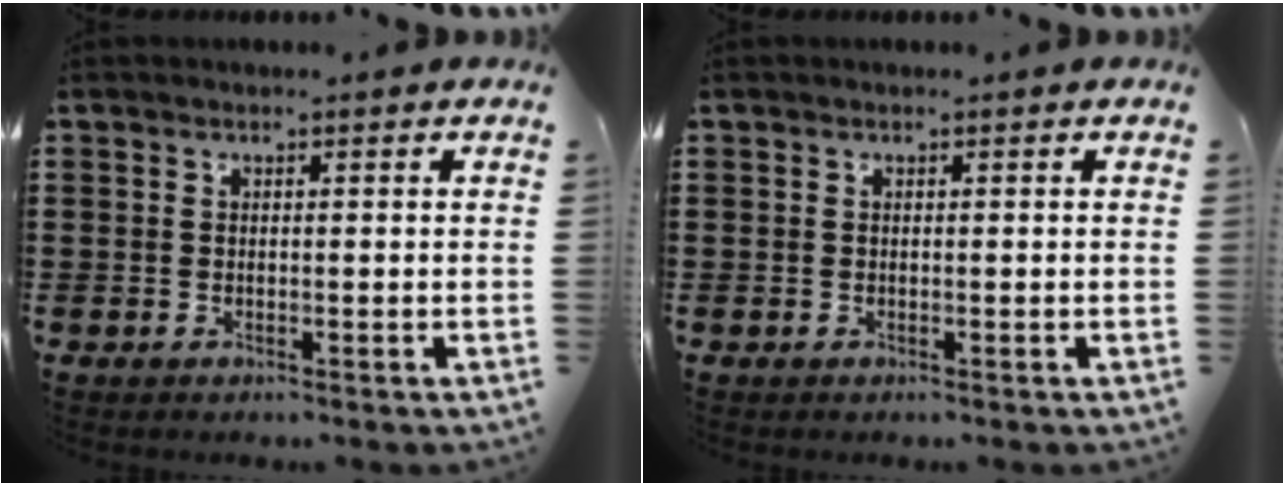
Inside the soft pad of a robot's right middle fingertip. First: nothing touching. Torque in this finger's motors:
{"motor_torque": [0.00, 0.00, -0.02, 0.00]}